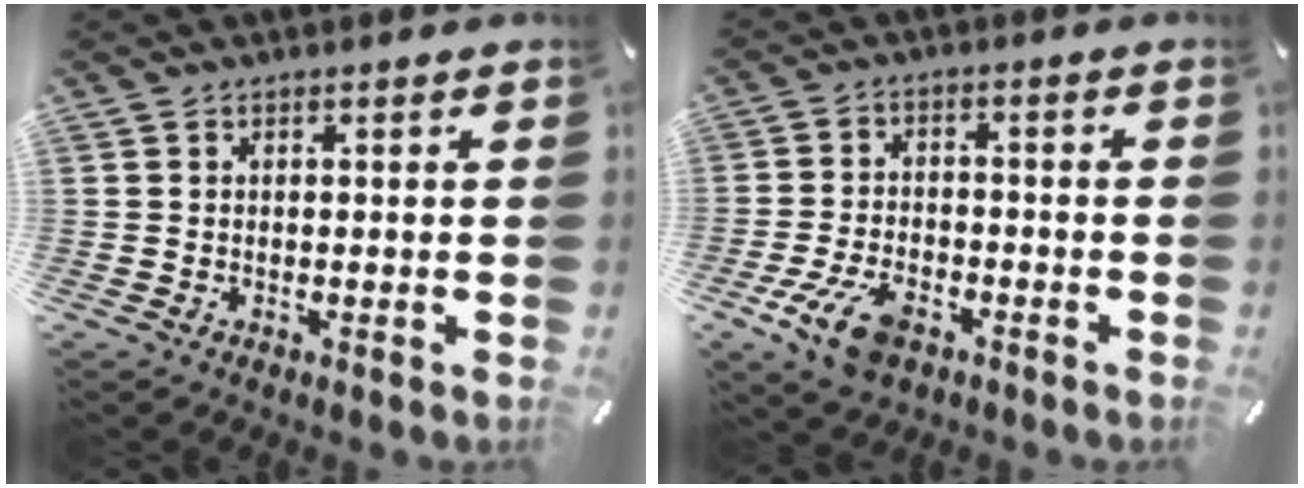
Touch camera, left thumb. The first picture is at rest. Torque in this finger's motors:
{"motor_torque": [0.06, 0.32, 0.44, 0.33, 0.13]}